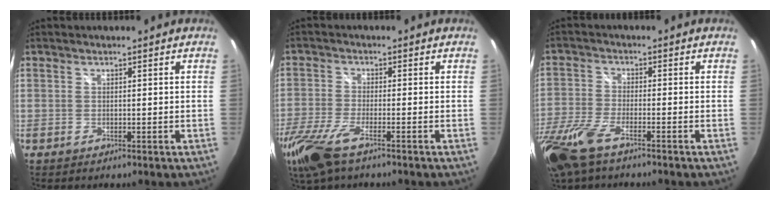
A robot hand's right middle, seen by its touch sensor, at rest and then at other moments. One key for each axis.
{"total": 11.0, "fx": -7.1, "fy": 2.6, "fz": 8.0, "tx": -0.191, "ty": -0.042, "tz": -0.138}
{"total": 11.9, "fx": -7.8, "fy": 3.8, "fz": 8.1, "tx": -0.197, "ty": -0.038, "tz": -0.161}